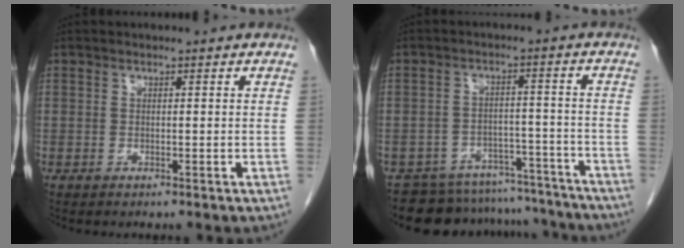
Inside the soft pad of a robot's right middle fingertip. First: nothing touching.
{"total": 15.0, "force": [-14.1, 4.8, 1.5], "torque": [-0.019, 0.029, -0.175]}